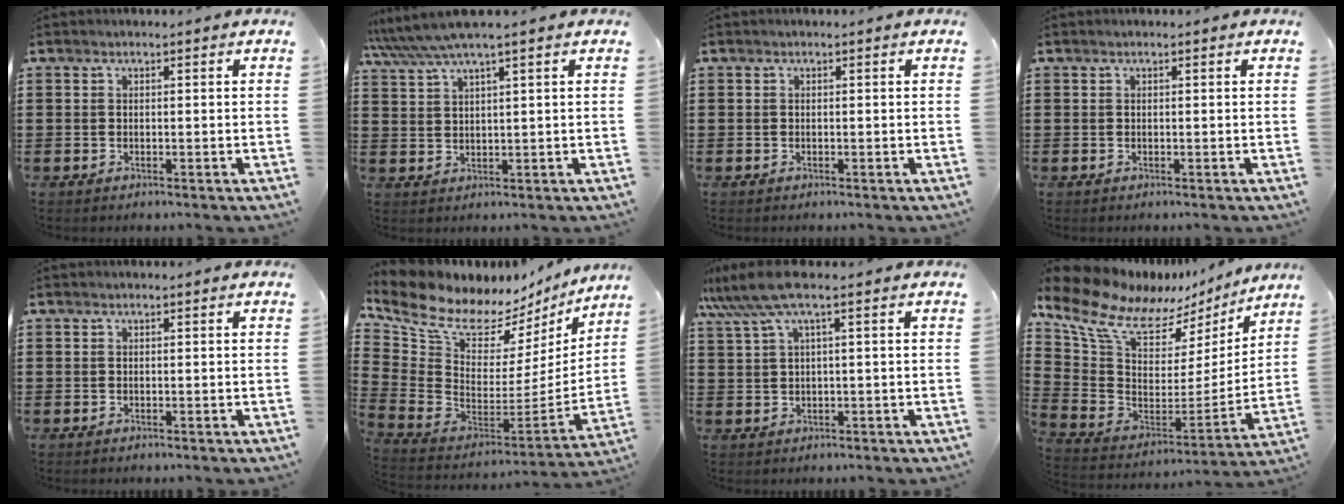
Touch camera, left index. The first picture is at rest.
{"total": 4.4, "force": [3.3, 0.0, 2.9], "torque": [-0.066, -0.006, 0.057]}
{"total": 0.0}
{"total": 0.0}
{"total": 0.0}
{"total": 9.0, "force": [7.4, 4.1, 3.3], "torque": [-0.117, -0.070, 0.127]}
{"total": 5.6, "force": [2.5, 0.4, 5.0], "torque": [-0.124, -0.011, 0.038]}
{"total": 12.4, "force": [8.7, 6.0, 6.4], "torque": [-0.175, -0.050, 0.152]}